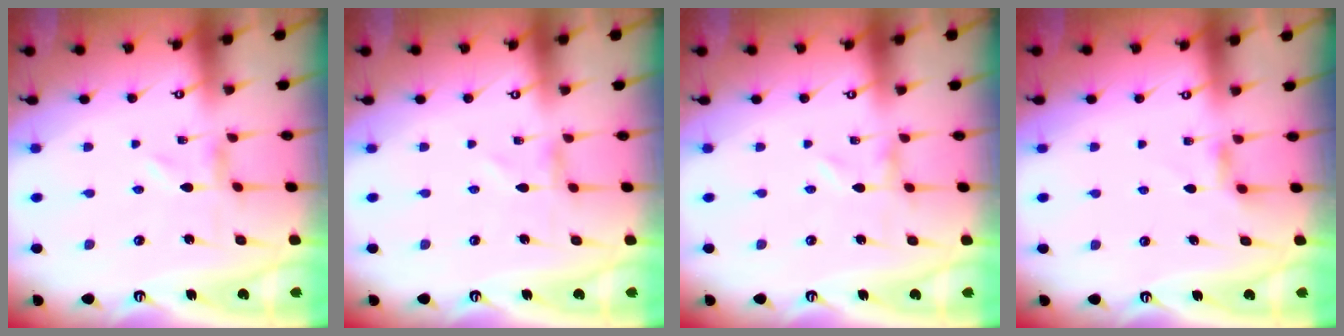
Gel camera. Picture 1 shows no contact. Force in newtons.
{"total": 0.7, "press": 0.7, "slide": 0.1}
{"total": 0.0}
{"total": 3.6, "press": 3.5, "slide": 0.5}